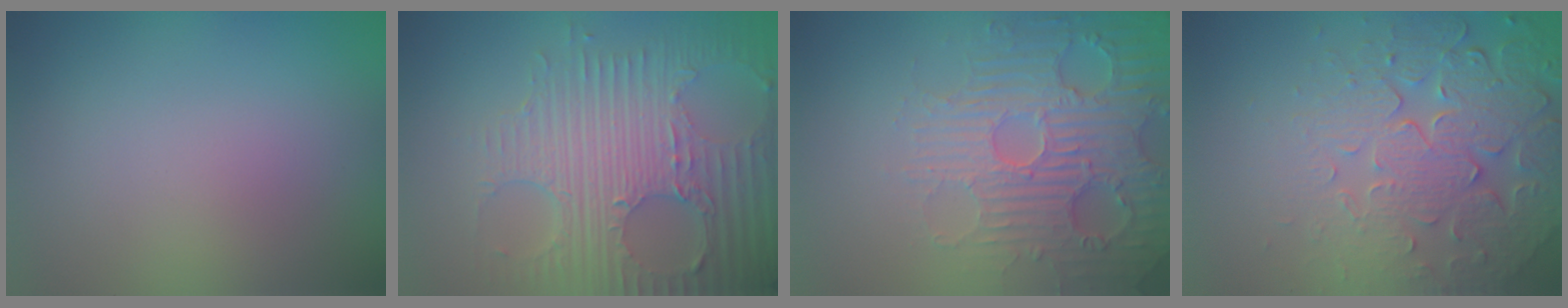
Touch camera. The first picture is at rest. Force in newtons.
{"total": 8.1, "press": 5.8, "slide": 5.7}
{"total": 5.0, "press": 4.9, "slide": 1.2}
{"total": 8.0, "press": 5.7, "slide": 5.5}